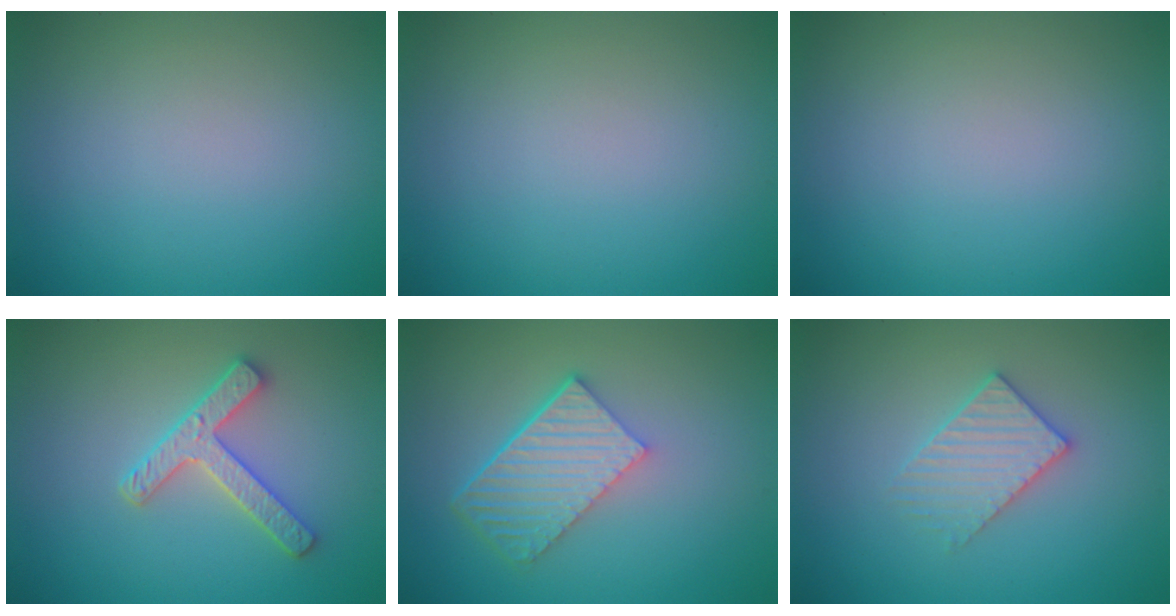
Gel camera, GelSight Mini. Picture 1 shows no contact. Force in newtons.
{"total": 0.0}
{"total": 0.0}
{"total": 3.1, "press": 2.9, "slide": 1.1}
{"total": 5.8, "press": 4.0, "slide": 4.2}
{"total": 3.0, "press": 3.0, "slide": 0.5}